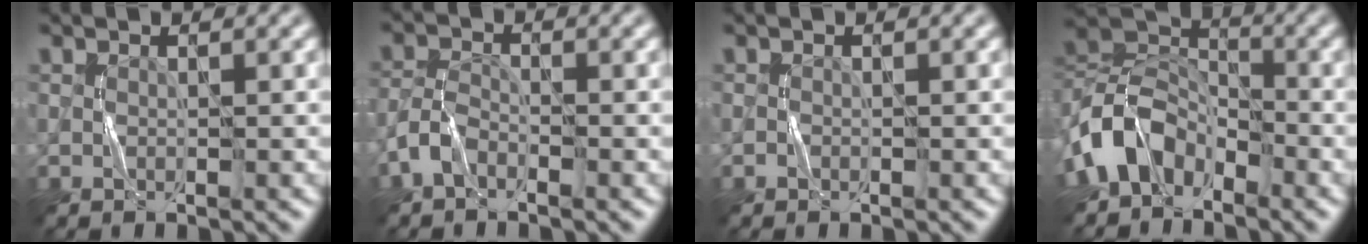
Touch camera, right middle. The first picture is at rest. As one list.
[{"total": 2.2, "force": [-1.5, 1.0, 1.2], "torque": [-0.025, 0.005, -0.040]}, {"total": 0.0}, {"total": 6.7, "force": [-3.6, 4.4, 3.4], "torque": [-0.063, 0.006, -0.088]}]